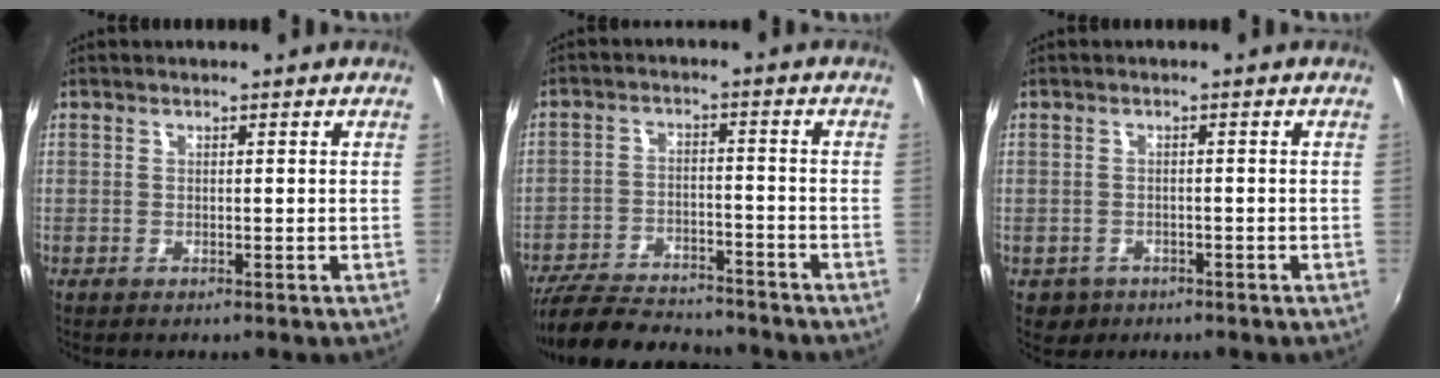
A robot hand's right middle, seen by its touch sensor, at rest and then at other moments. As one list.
[{"total": 15.9, "force": [-14.0, 4.5, 6.0], "torque": [-0.145, -0.014, -0.217]}, {"total": 3.3, "force": [-1.4, 2.9, 0.9], "torque": [-0.029, -0.002, -0.014]}]